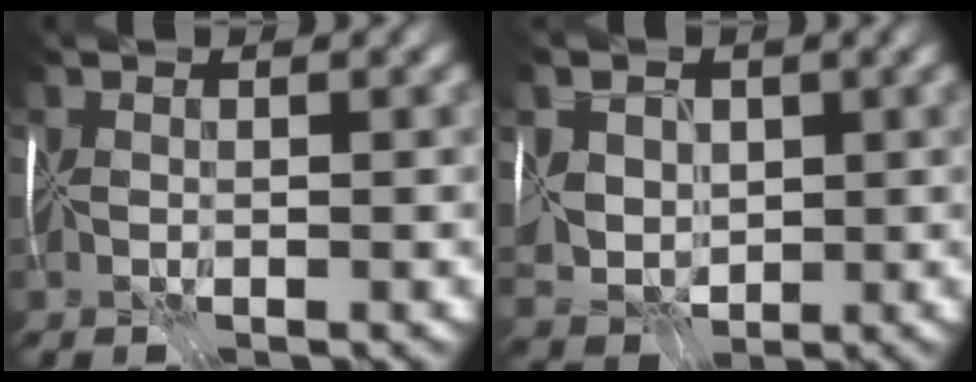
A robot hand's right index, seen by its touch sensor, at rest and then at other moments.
{"total": 5.5, "force": [1.2, 4.5, 2.9], "torque": [-0.050, 0.016, 0.010]}